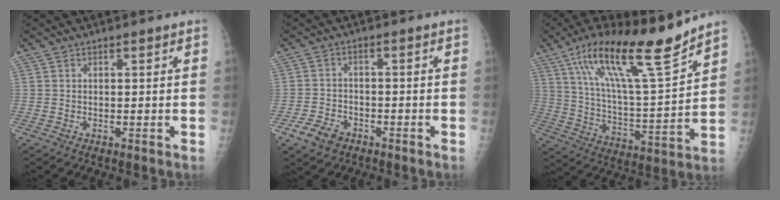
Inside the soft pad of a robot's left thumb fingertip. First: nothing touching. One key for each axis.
{"total": 5.1, "fx": -3.0, "fy": 3.5, "fz": 2.2, "tx": -0.038, "ty": 0.011, "tz": -0.051}
{"total": 19.9, "fx": 13.5, "fy": 3.0, "fz": 14.2, "tx": -0.224, "ty": -0.061, "tz": 0.238}